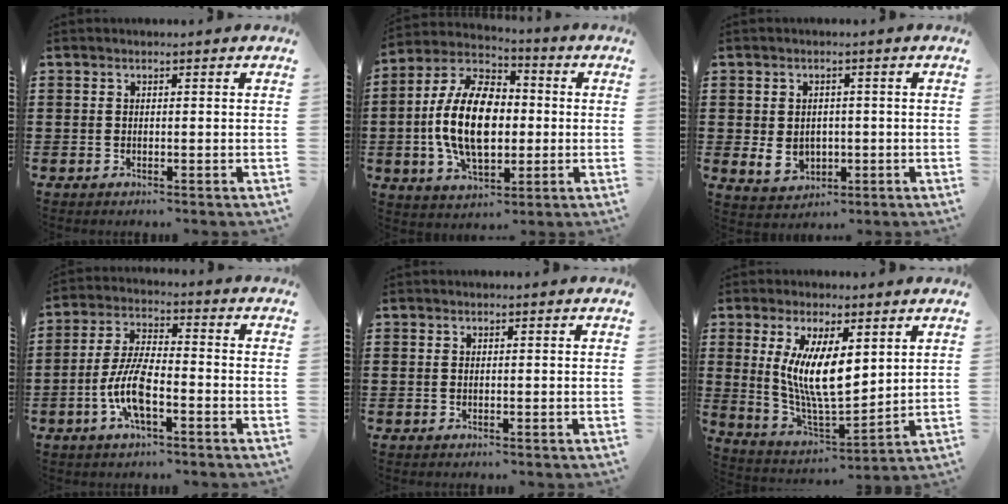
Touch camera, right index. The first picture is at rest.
{"total": 14.2, "force": [-0.9, 8.3, 11.5], "torque": [-0.259, 0.001, -0.023]}
{"total": 3.8, "force": [-0.4, 3.2, 2.0], "torque": [-0.043, 0.002, -0.012]}
{"total": 8.2, "force": [-3.0, 2.8, 7.1], "torque": [-0.165, -0.009, -0.063]}
{"total": 0.0}
{"total": 10.2, "force": [2.7, 3.7, 9.1], "torque": [-0.190, -0.007, 0.048]}